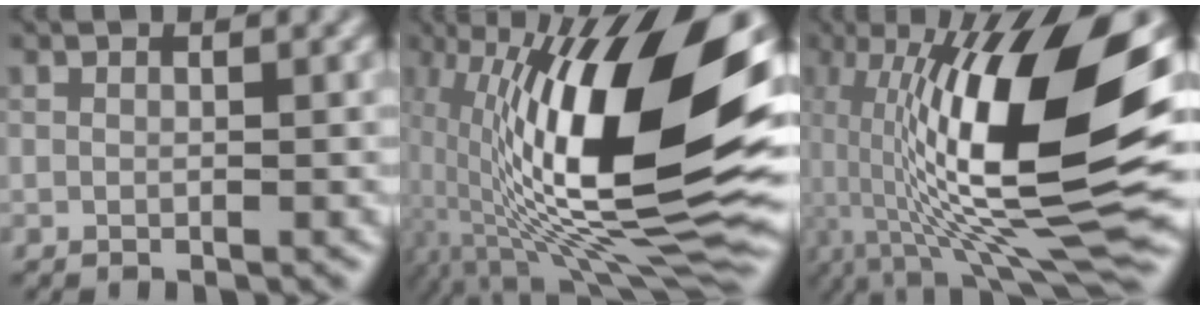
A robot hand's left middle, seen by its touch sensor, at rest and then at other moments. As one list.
[{"total": 18.1, "force": [0.4, 5.8, 17.2], "torque": [-0.294, 0.021, -0.006]}, {"total": 16.0, "force": [0.0, 4.3, 15.4], "torque": [-0.246, 0.016, -0.004]}]